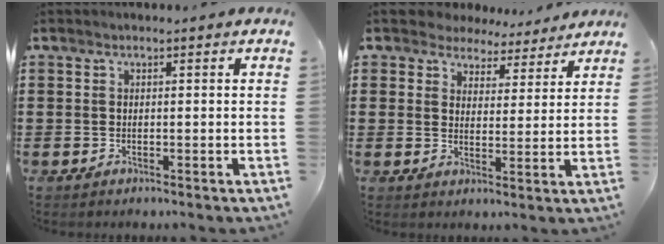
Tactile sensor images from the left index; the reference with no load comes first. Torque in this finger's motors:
{"motor_torque": [2.14, 0.00, -0.52, -0.21]}